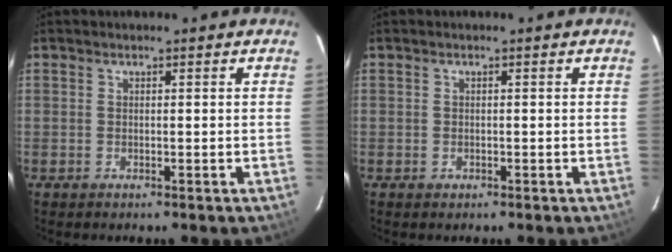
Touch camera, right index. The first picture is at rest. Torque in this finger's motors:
{"motor_torque": [0.04, 0.00, 0.02, 0.01]}